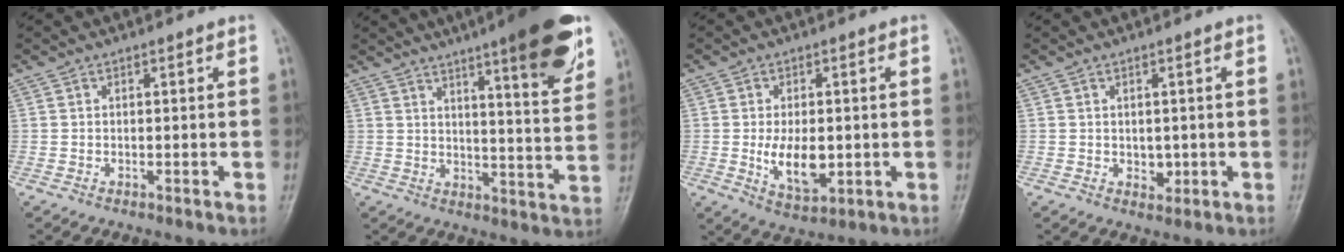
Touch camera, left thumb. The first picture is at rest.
{"total": 16.6, "force": [10.0, 2.5, 13.0], "torque": [-0.159, -0.048, 0.138]}
{"total": 8.6, "force": [-0.8, 4.7, 7.1], "torque": [-0.108, -0.014, -0.003]}
{"total": 2.5, "force": [0.0, 1.9, 1.6], "torque": [-0.014, -0.003, 0.006]}